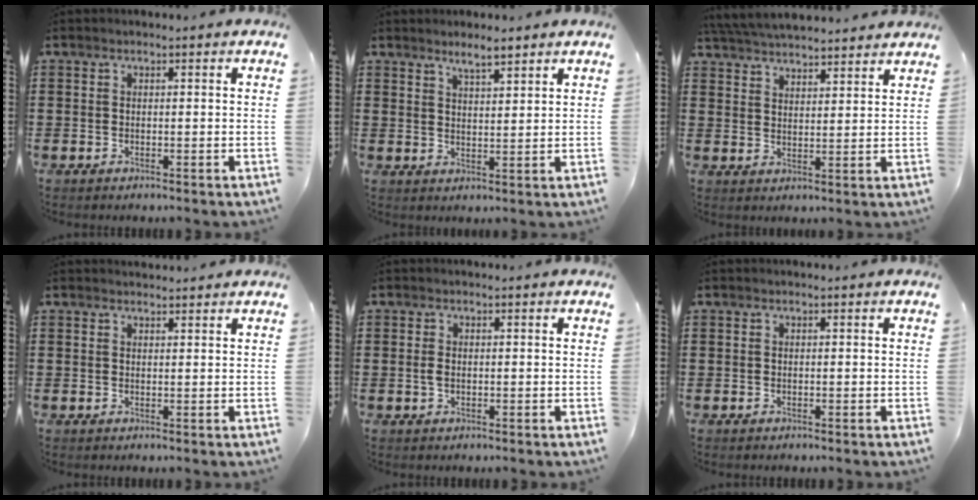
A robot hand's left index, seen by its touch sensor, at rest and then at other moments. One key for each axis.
{"total": 3.3, "fx": 2.9, "fy": 0.4, "fz": 1.5, "tx": -0.036, "ty": -0.001, "tz": 0.052}
{"total": 4.6, "fx": 4.6, "fy": 0.3, "fz": 0.5, "tx": -0.027, "ty": -0.018, "tz": 0.084}
{"total": 1.2, "fx": 1.2, "fy": 0.2, "fz": 0.1, "tx": -0.003, "ty": 0.001, "tz": 0.023}
{"total": 1.6, "fx": -0.2, "fy": 0.9, "fz": 1.3, "tx": -0.033, "ty": 0.001, "tz": -0.007}
{"total": 0.0}